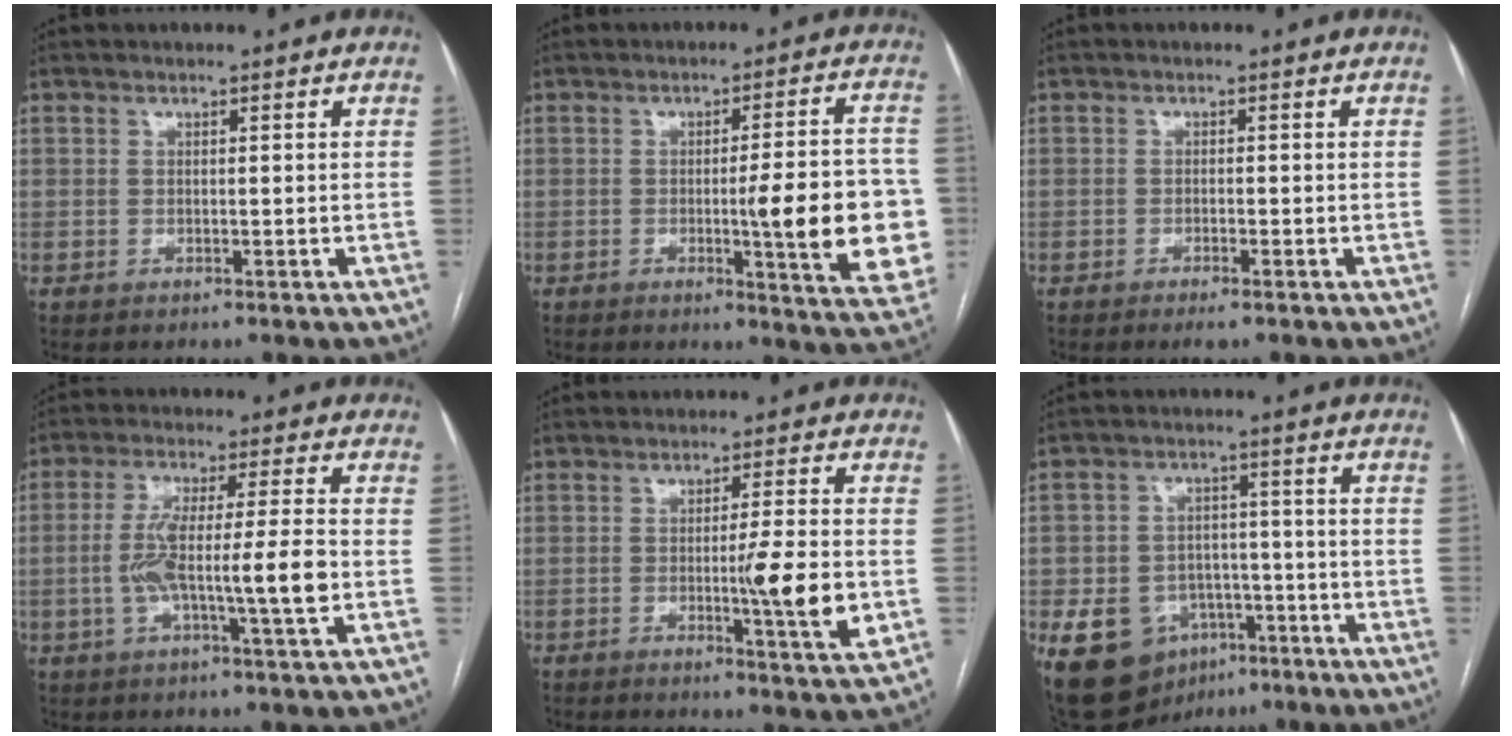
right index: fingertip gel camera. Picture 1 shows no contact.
{"total": 14.1, "force": [-2.2, 1.9, 13.8], "torque": [-0.139, 0.004, -0.021]}
{"total": 1.6, "force": [-1.1, 0.1, 1.2], "torque": [-0.021, -0.002, -0.016]}
{"total": 10.6, "force": [-1.8, 0.2, 10.5], "torque": [-0.193, 0.007, -0.036]}
{"total": 8.6, "force": [-1.7, -0.3, 8.5], "torque": [-0.123, -0.015, -0.026]}
{"total": 11.7, "force": [-5.5, 9.0, 5.1], "torque": [-0.090, 0.020, -0.077]}